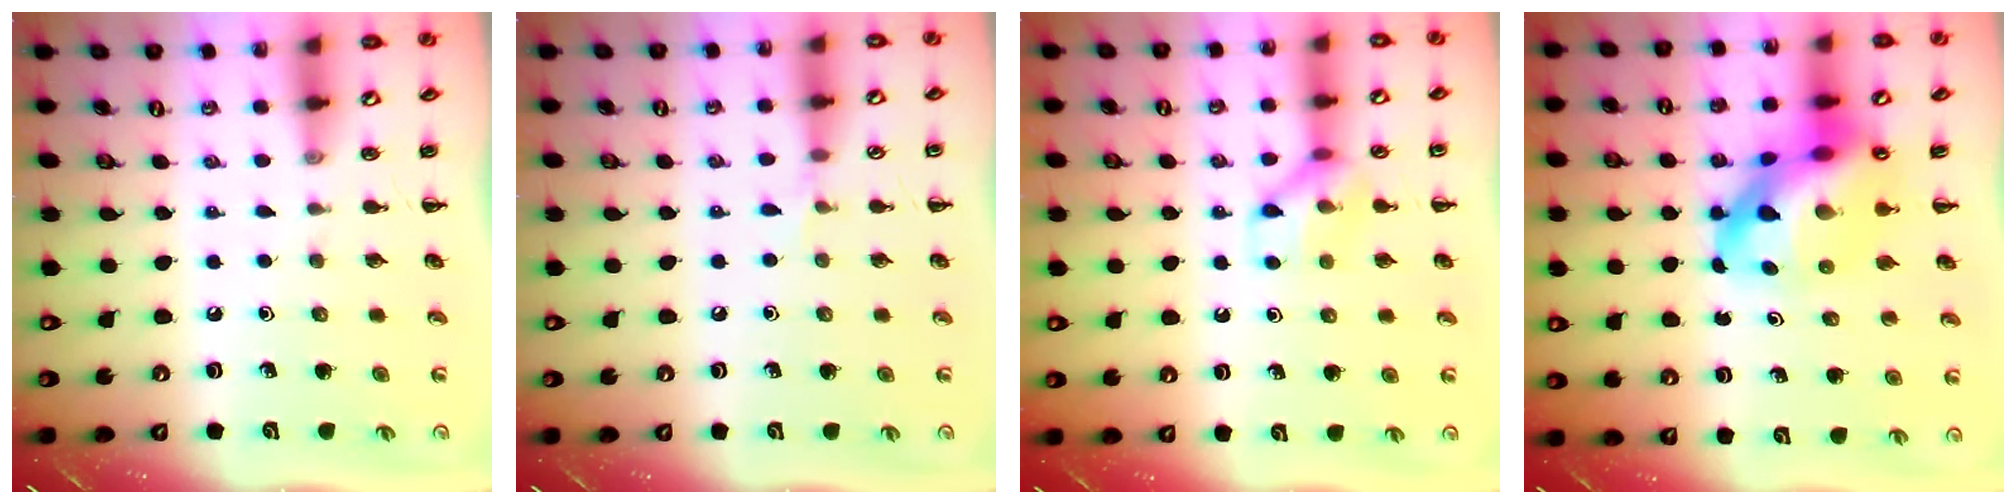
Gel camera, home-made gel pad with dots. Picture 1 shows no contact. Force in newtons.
{"total": 4.0, "press": 3.7, "slide": 1.4}
{"total": 9.1, "press": 9.1, "slide": 0.4}
{"total": 16.0, "press": 15.4, "slide": 4.1}